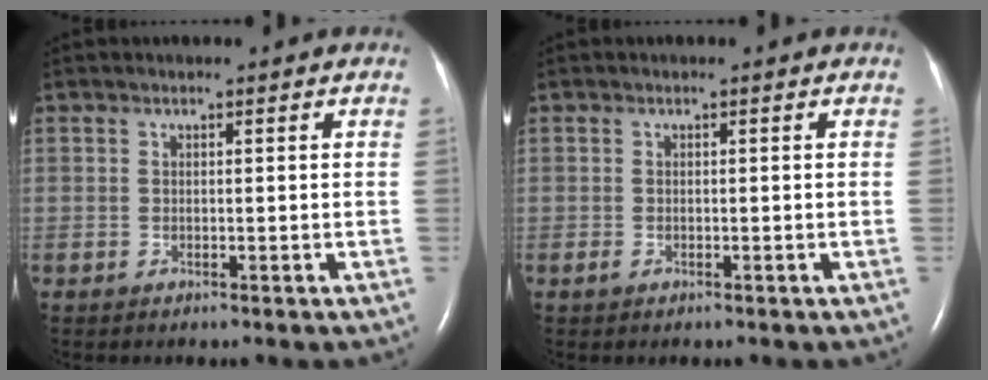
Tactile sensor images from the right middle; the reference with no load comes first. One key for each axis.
{"total": 0.6, "fx": -0.3, "fy": 0.3, "fz": 0.4, "tx": -0.012, "ty": 0.000, "tz": -0.003}